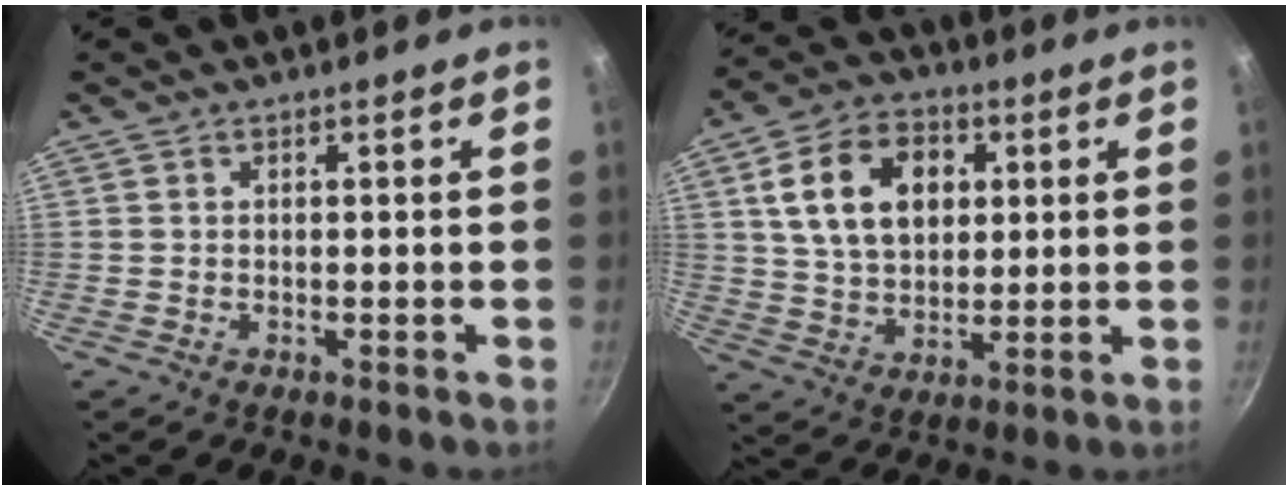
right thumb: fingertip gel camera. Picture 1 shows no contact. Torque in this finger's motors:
{"motor_torque": [-0.94, 1.51, 0.33, 0.05, 0.11]}